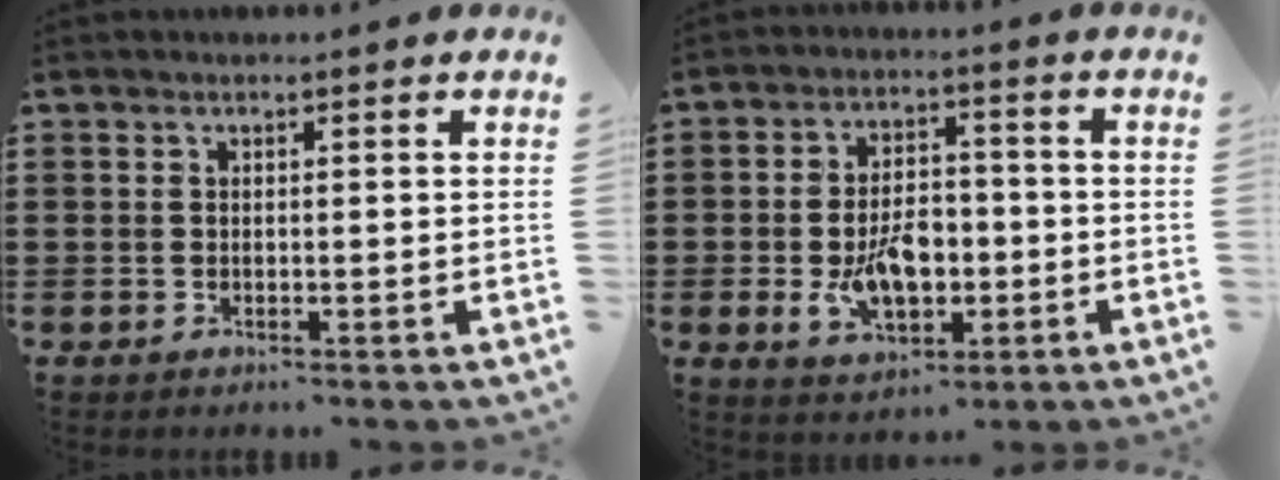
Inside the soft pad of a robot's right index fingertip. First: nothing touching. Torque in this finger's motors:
{"motor_torque": [1.42, 0.72, 0.54, 0.20]}